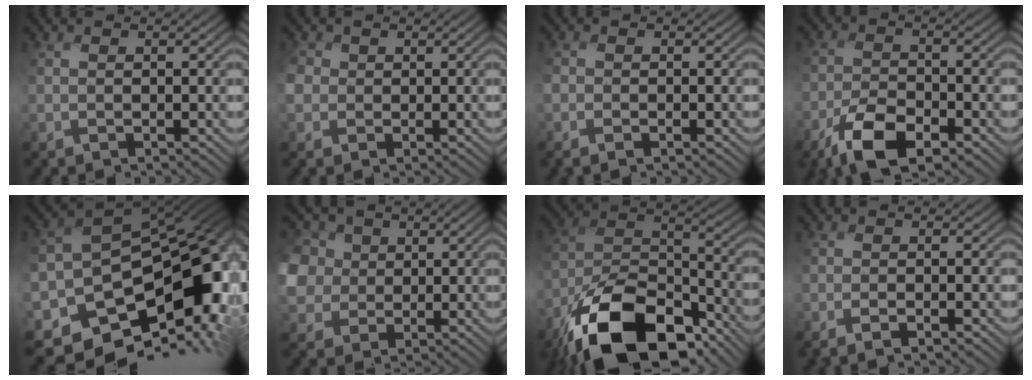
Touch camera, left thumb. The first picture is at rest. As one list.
[{"total": 3.9, "force": [-0.3, 3.7, 1.1], "torque": [-0.051, -0.004, -0.024]}, {"total": 0.7, "force": [-0.5, 0.4, 0.1], "torque": [-0.003, 0.001, -0.016]}, {"total": 7.3, "force": [-4.8, 2.8, 4.7], "torque": [-0.086, 0.001, -0.101]}, {"total": 15.5, "force": [-6.6, 10.8, 8.9], "torque": [-0.158, -0.014, -0.077]}, {"total": 8.4, "force": [0.4, 7.5, 3.7], "torque": [-0.145, -0.012, -0.008]}, {"total": 17.7, "force": [-12.0, 8.1, 10.2], "torque": [-0.208, -0.036, -0.199]}, {"total": 1.0, "force": [-0.8, -0.3, 0.4], "torque": [-0.004, 0.007, -0.021]}]